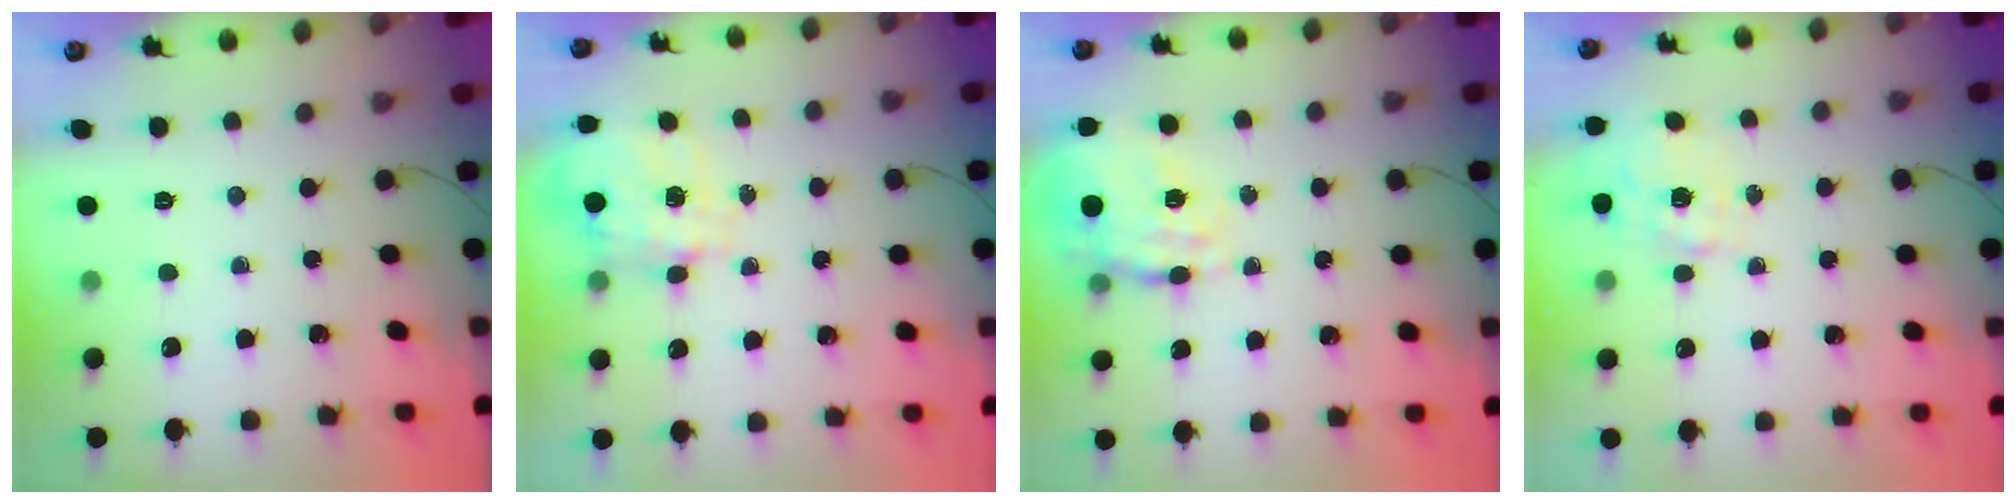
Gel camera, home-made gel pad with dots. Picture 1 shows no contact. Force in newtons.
{"total": 3.5, "press": 3.3, "slide": 1.0}
{"total": 19.4, "press": 19.3, "slide": 1.9}
{"total": 8.0, "press": 8.0, "slide": 0.9}